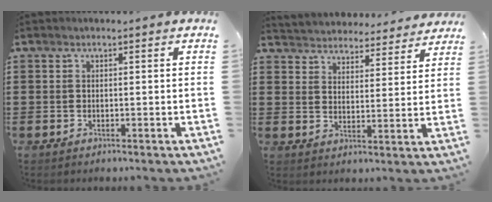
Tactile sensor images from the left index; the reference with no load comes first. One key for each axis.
{"total": 4.2, "fx": 4.1, "fy": 0.0, "fz": -0.6, "tx": -0.013, "ty": -0.032, "tz": 0.070}